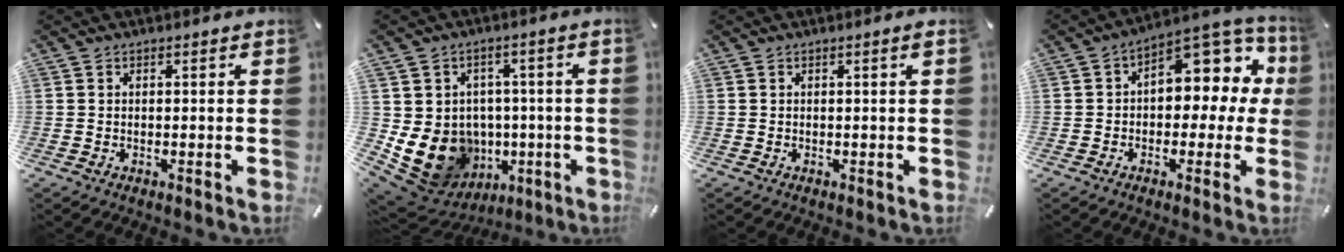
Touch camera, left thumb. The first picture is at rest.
{"total": 14.4, "force": [-3.5, 12.5, 6.3], "torque": [-0.119, 0.003, -0.045]}
{"total": 1.0, "force": [0.2, 0.0, 1.0], "torque": [-0.017, 0.001, 0.002]}
{"total": 10.5, "force": [4.0, 6.8, 6.9], "torque": [-0.078, -0.040, 0.068]}